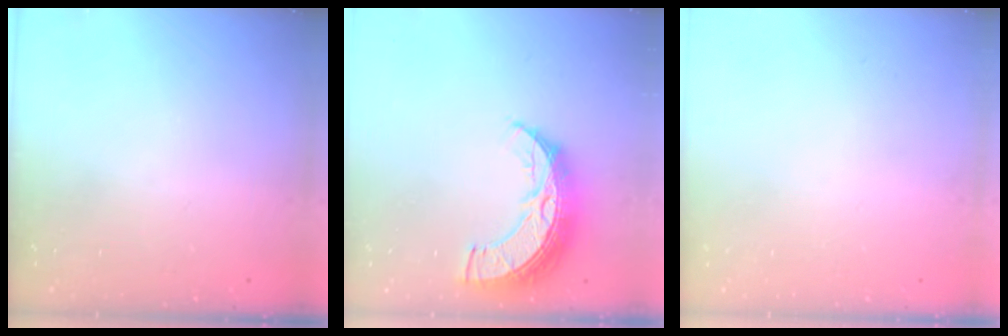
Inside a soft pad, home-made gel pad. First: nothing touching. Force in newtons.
{"total": 12.3, "press": 12.3, "slide": 0.9}
{"total": 0.0}